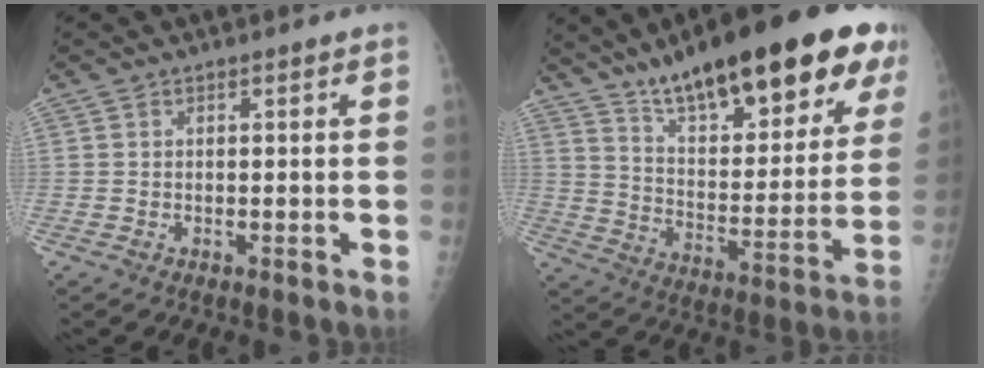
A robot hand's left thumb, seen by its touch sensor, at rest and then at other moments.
{"total": 29.5, "force": [19.4, 8.5, 20.5], "torque": [-0.270, -0.060, 0.296]}